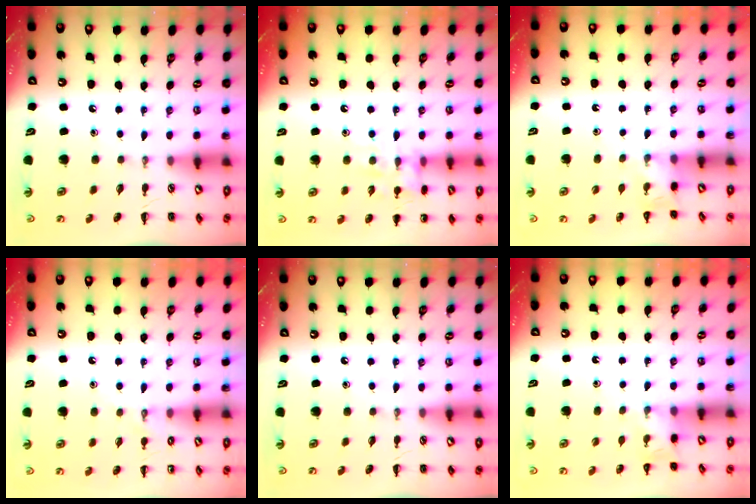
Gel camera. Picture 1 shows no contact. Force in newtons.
{"total": 10.5, "press": 10.5, "slide": 0.8}
{"total": 3.8, "press": 3.6, "slide": 1.1}
{"total": 5.6, "press": 5.3, "slide": 1.6}
{"total": 0.0}
{"total": 3.8, "press": 3.6, "slide": 1.1}